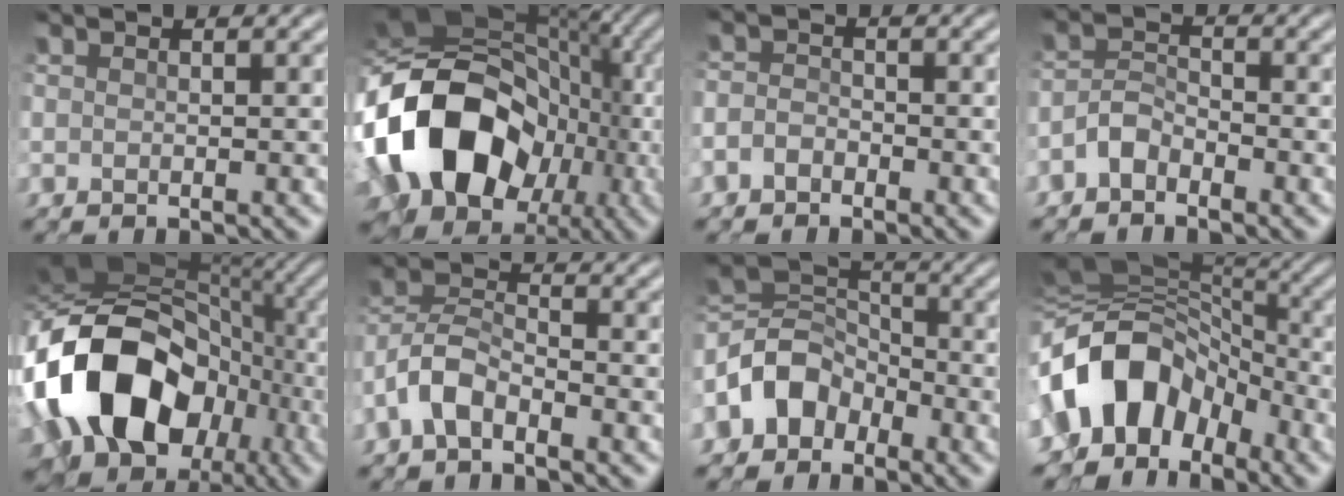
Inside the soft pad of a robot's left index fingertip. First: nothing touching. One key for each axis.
{"total": 17.5, "fx": -3.4, "fy": 13.2, "fz": 10.9, "tx": -0.224, "ty": -0.007, "tz": -0.052}
{"total": 1.7, "fx": -1.3, "fy": 0.9, "fz": 0.6, "tx": -0.014, "ty": 0.008, "tz": -0.032}
{"total": 2.1, "fx": -1.7, "fy": 0.8, "fz": 1.0, "tx": -0.024, "ty": 0.014, "tz": -0.040}
{"total": 15.5, "fx": -3.9, "fy": 11.4, "fz": 9.7, "tx": -0.177, "ty": -0.004, "tz": -0.062}
{"total": 3.9, "fx": -2.6, "fy": 1.7, "fz": 2.3, "tx": -0.055, "ty": 0.014, "tz": -0.060}
{"total": 5.2, "fx": -2.9, "fy": 3.8, "fz": 2.2, "tx": -0.038, "ty": 0.014, "tz": -0.065}
{"total": 12.1, "fx": -4.5, "fy": 8.7, "fz": 7.1, "tx": -0.126, "ty": 0.011, "tz": -0.089}